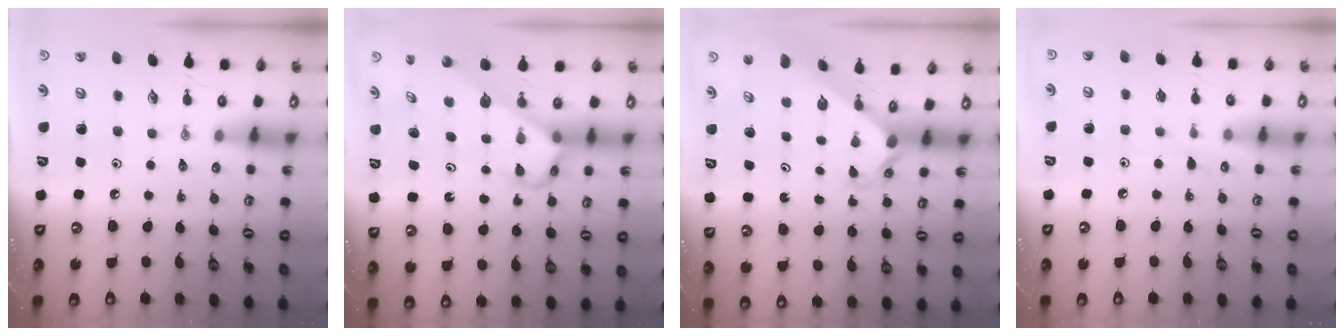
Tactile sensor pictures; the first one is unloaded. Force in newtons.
{"total": 3.9, "press": 3.8, "slide": 0.3}
{"total": 2.4, "press": 2.4, "slide": 0.2}
{"total": 5.4, "press": 5.4, "slide": 0.5}